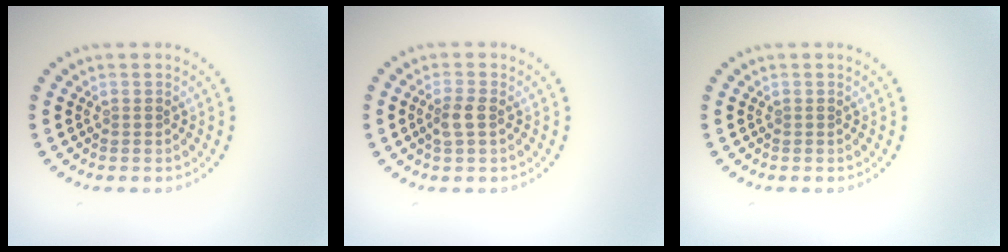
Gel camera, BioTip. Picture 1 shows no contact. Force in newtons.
{"total": 1.7, "press": 1.7, "slide": 0.4}
{"total": 0.0}